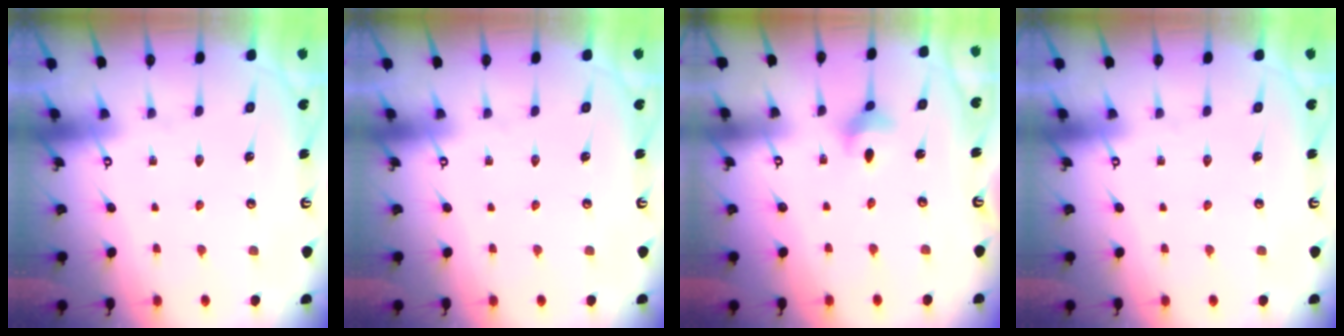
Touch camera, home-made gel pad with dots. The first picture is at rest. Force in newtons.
{"total": 0.0}
{"total": 3.7, "press": 3.6, "slide": 0.7}
{"total": 0.0}